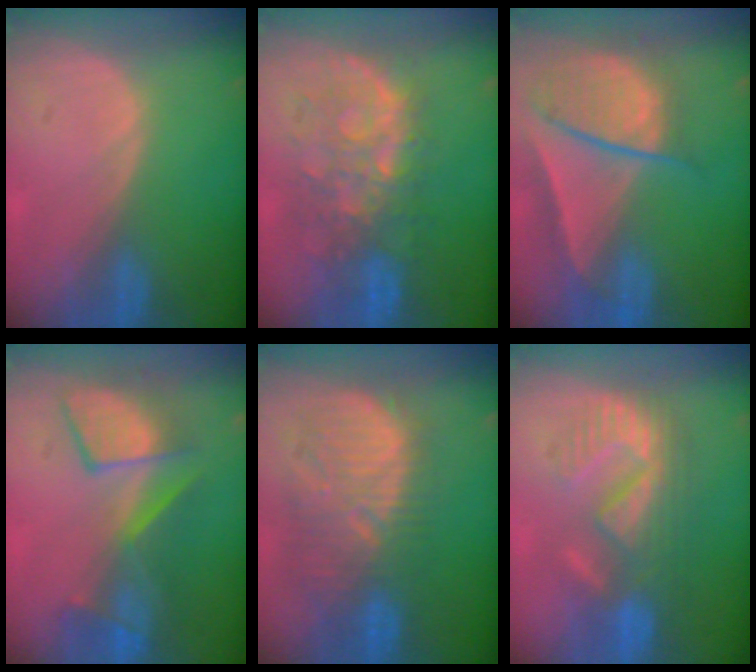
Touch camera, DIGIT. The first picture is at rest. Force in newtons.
{"total": 9.5, "press": 8.8, "slide": 3.6}
{"total": 9.4, "press": 8.1, "slide": 4.8}
{"total": 8.8, "press": 8.8, "slide": 0.6}
{"total": 11.7, "press": 11.1, "slide": 3.8}
{"total": 9.1, "press": 8.9, "slide": 1.9}